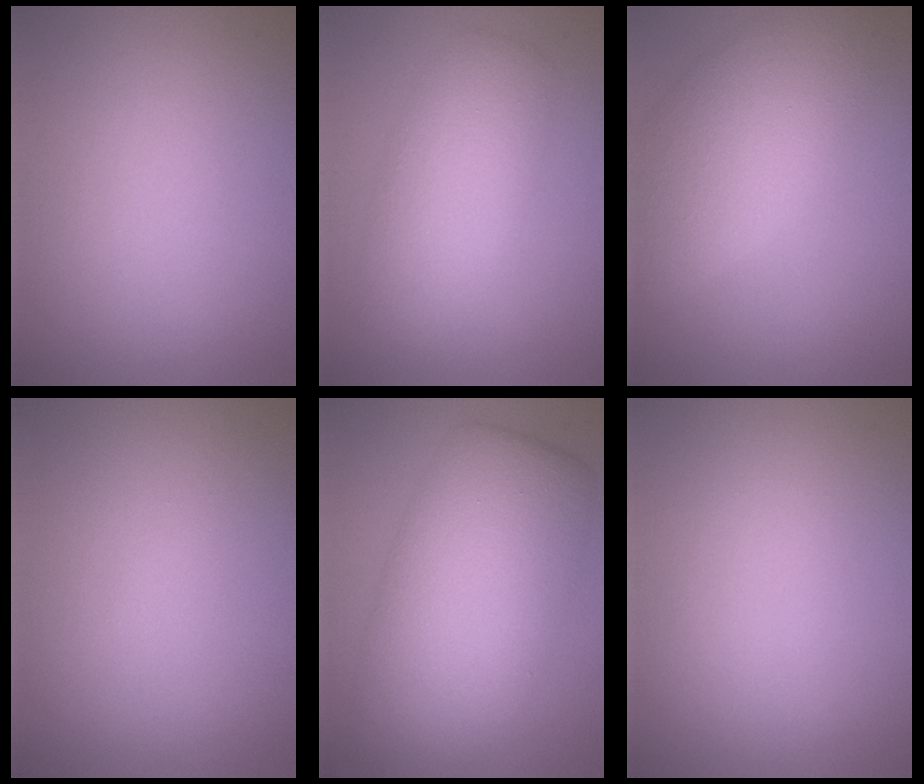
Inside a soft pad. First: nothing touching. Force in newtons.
{"total": 4.8, "press": 4.8, "slide": 0.1}
{"total": 6.5, "press": 6.5, "slide": 0.3}
{"total": 0.0}
{"total": 10.3, "press": 10.3, "slide": 0.5}
{"total": 0.0}